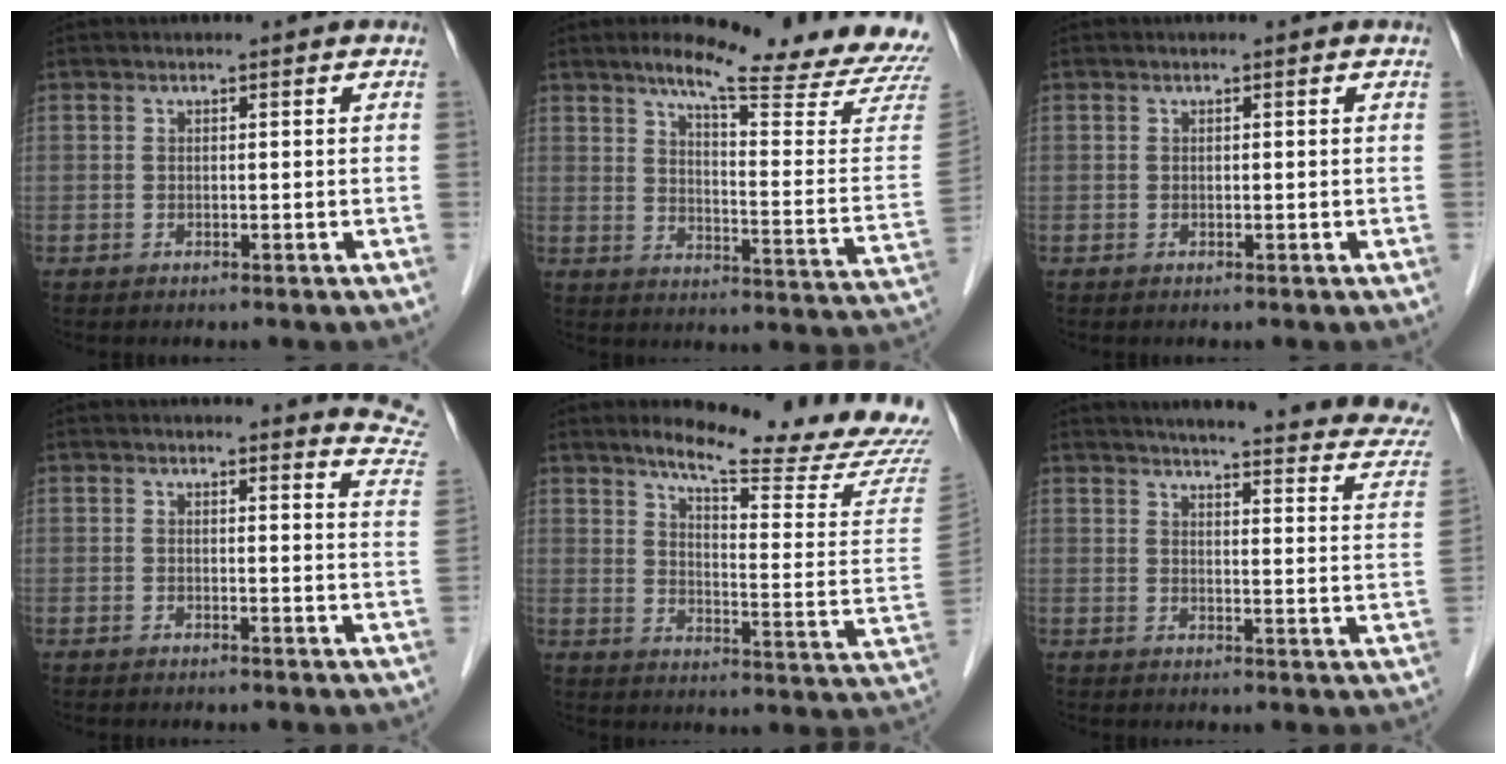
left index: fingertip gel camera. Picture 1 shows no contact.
{"total": 21.3, "force": [18.6, -0.1, 10.4], "torque": [-0.142, -0.079, 0.230]}
{"total": 0.0}
{"total": 7.9, "force": [7.9, 0.1, 0.4], "torque": [0.016, -0.073, 0.052]}
{"total": 21.8, "force": [19.3, 0.4, 10.2], "torque": [-0.141, -0.087, 0.241]}
{"total": 23.2, "force": [20.4, 2.9, 10.5], "torque": [-0.123, -0.040, 0.224]}